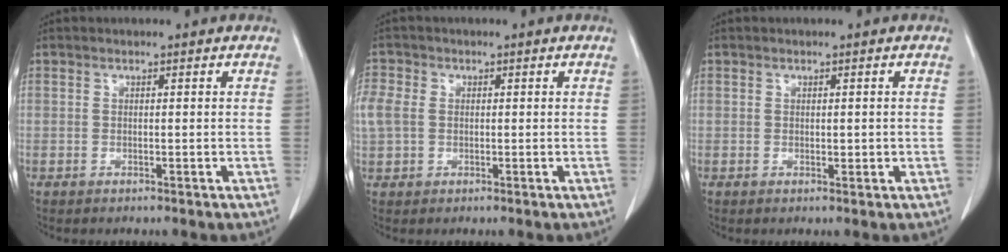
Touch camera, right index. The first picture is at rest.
{"total": 4.3, "force": [0.4, 3.4, 2.6], "torque": [-0.089, 0.019, 0.012]}
{"total": 0.7, "force": [-0.1, 0.1, 0.7], "torque": [-0.011, -0.002, 0.003]}